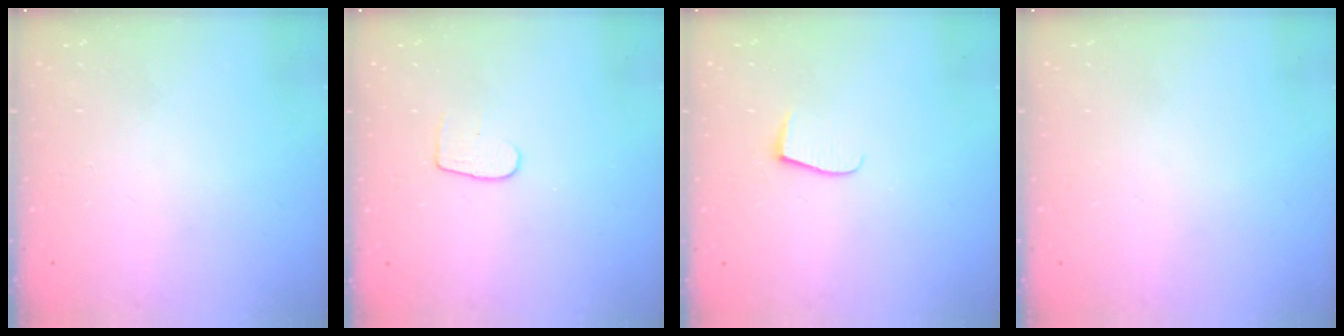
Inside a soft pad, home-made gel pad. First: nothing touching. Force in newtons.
{"total": 5.1, "press": 5.1, "slide": 0.4}
{"total": 5.9, "press": 5.9, "slide": 0.4}
{"total": 0.6, "press": 0.6, "slide": 0.2}